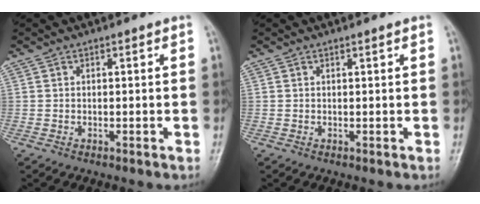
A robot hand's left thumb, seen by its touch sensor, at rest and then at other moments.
{"total": 0.0}